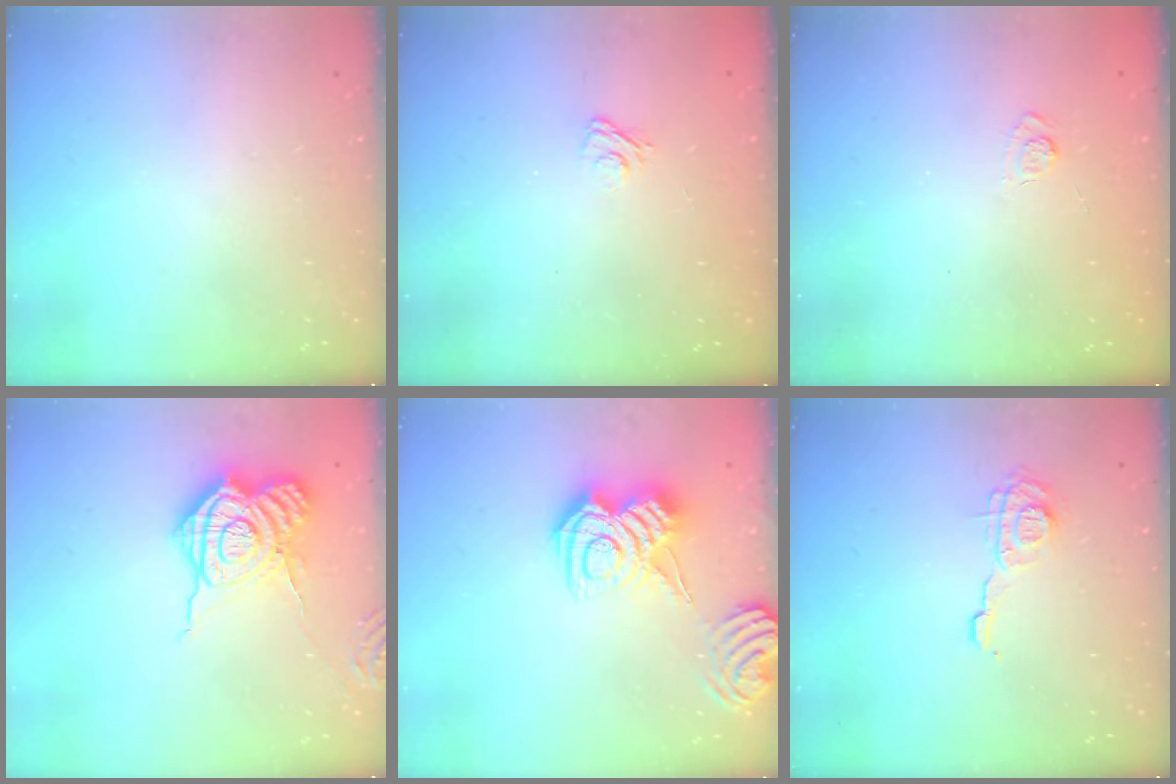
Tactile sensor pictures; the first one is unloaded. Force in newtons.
{"total": 2.9, "press": 2.6, "slide": 1.2}
{"total": 2.2, "press": 1.8, "slide": 1.3}
{"total": 15.9, "press": 15.9, "slide": 1.0}
{"total": 11.2, "press": 11.1, "slide": 0.8}
{"total": 9.0, "press": 9.0, "slide": 0.4}